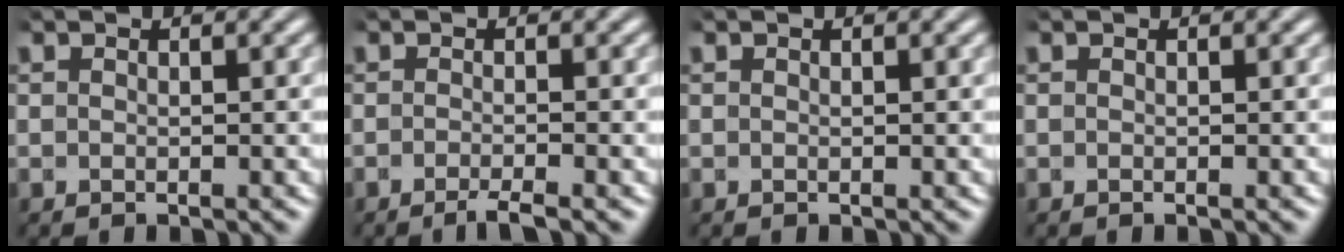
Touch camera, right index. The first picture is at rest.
{"total": 1.9, "force": [-1.6, 0.1, 1.1], "torque": [-0.009, 0.007, -0.035]}
{"total": 0.0}
{"total": 0.0}